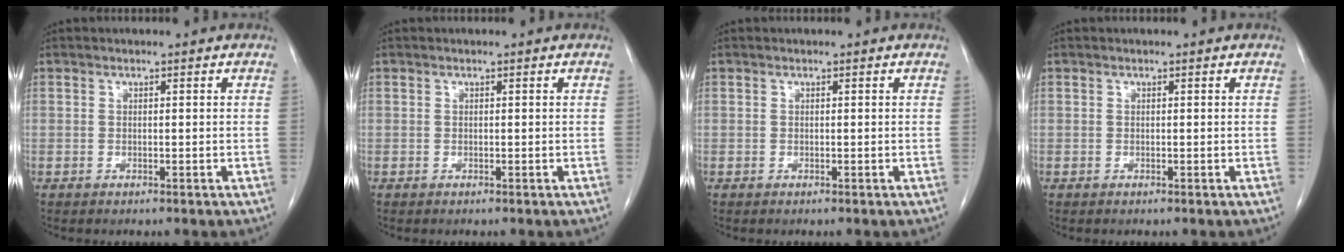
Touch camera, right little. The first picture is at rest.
{"total": 0.0}
{"total": 0.0}
{"total": 0.0}